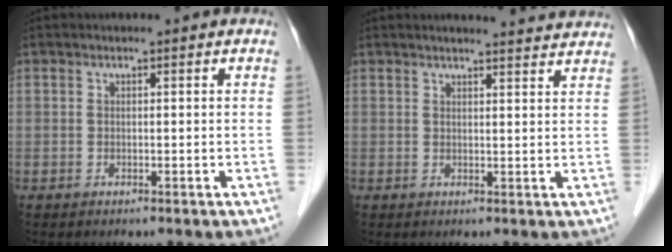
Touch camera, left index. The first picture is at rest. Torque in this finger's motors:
{"motor_torque": [0.47, -0.58, -0.06, -0.02]}